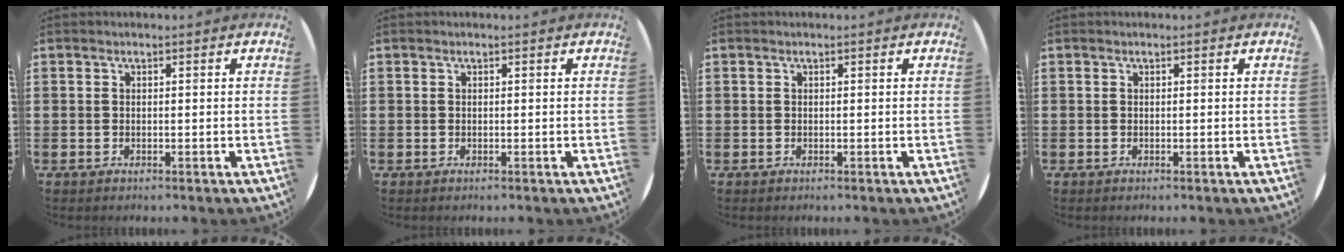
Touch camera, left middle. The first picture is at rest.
{"total": 0.0}
{"total": 0.0}
{"total": 0.0}